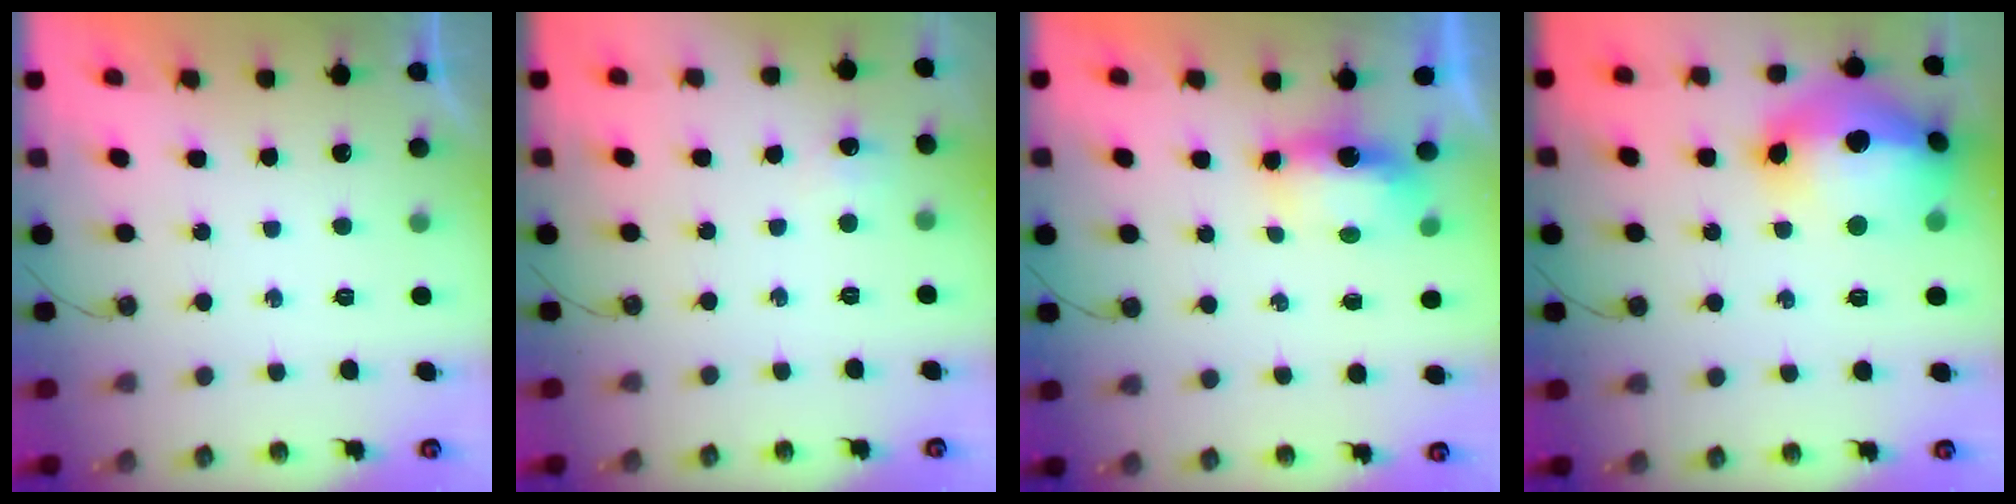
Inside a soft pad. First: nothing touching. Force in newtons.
{"total": 5.3, "press": 5.2, "slide": 0.7}
{"total": 6.3, "press": 6.3, "slide": 0.4}
{"total": 24.8, "press": 23.6, "slide": 7.5}